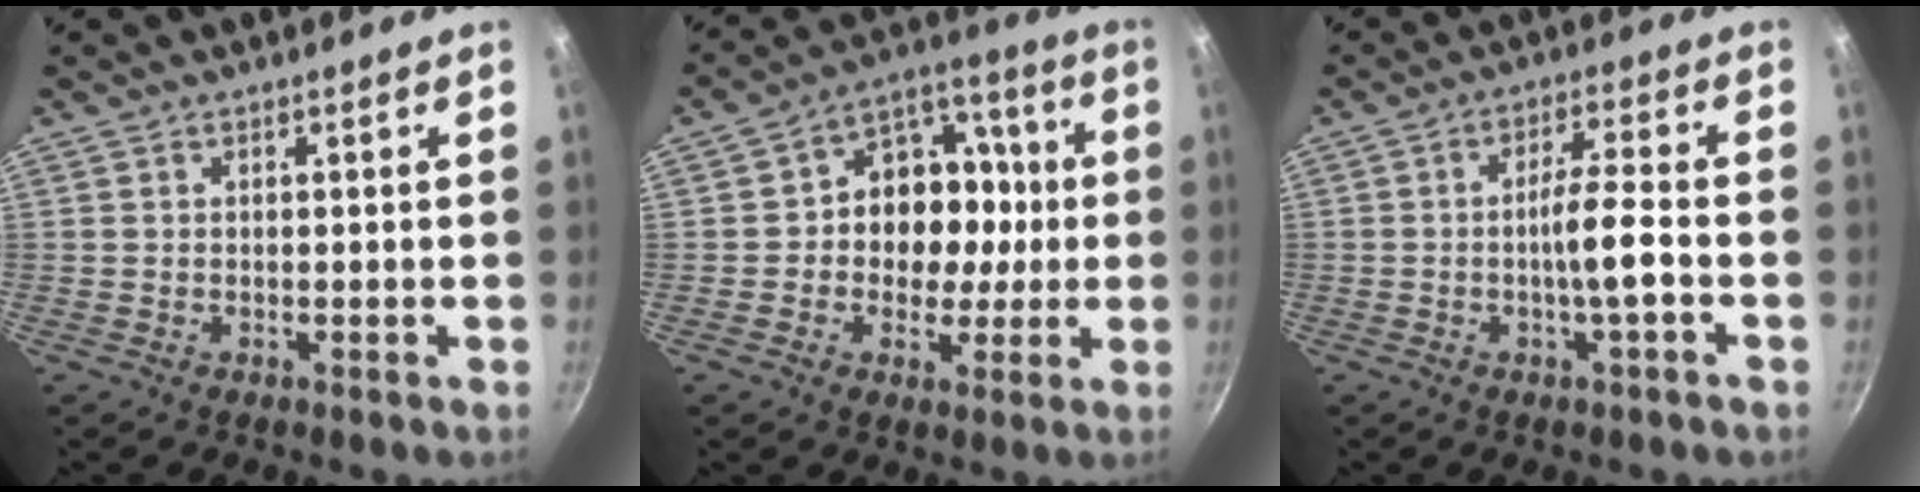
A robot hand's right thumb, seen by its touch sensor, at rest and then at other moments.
{"total": 13.9, "force": [-0.4, 11.1, 8.3], "torque": [-0.070, 0.028, -0.018]}
{"total": 6.6, "force": [-2.0, 1.0, 6.2], "torque": [-0.107, 0.023, -0.037]}